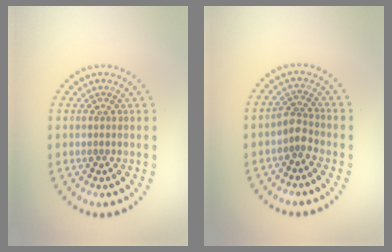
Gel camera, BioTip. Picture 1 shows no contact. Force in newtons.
{"total": 1.9, "press": 1.4, "slide": 1.3}